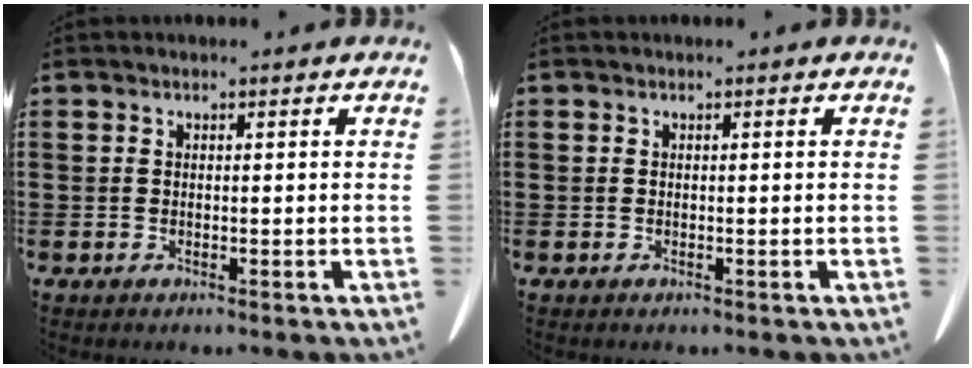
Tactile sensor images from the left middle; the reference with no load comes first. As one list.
[{"total": 0.0}]